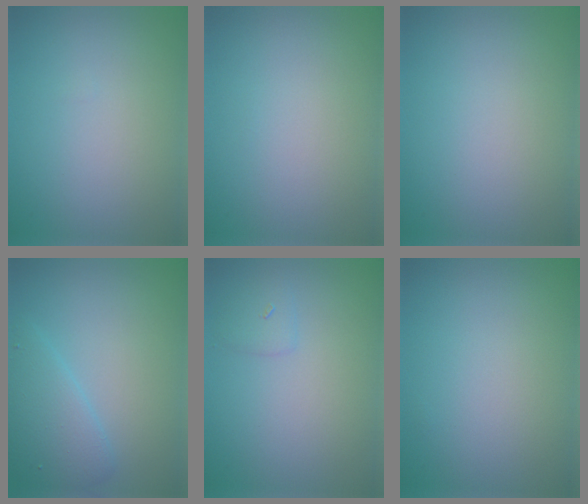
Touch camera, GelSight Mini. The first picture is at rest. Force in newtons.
{"total": 0.0}
{"total": 0.0}
{"total": 3.1, "press": 3.1, "slide": 0.0}
{"total": 0.5, "press": 0.5, "slide": 0.0}
{"total": 0.0}